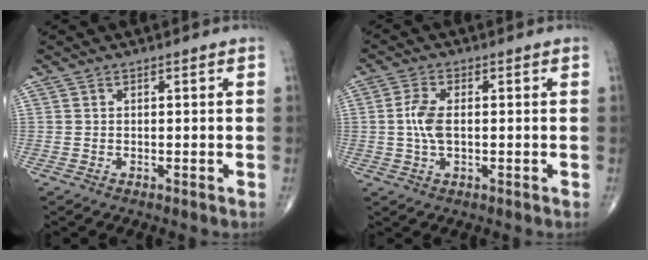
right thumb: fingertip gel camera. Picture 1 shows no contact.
{"total": 5.2, "force": [0.0, 2.5, 4.5], "torque": [-0.104, 0.004, -0.002]}